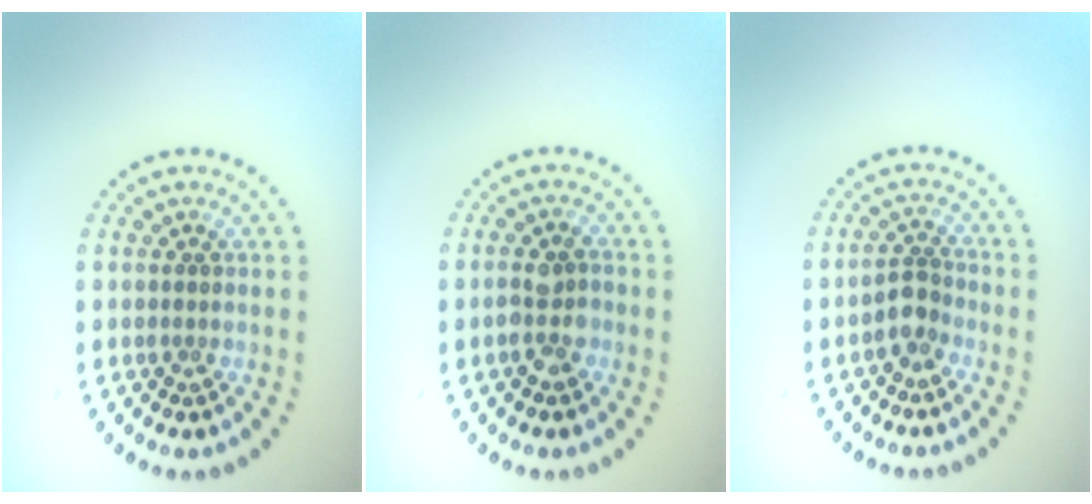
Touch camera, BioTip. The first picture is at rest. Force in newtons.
{"total": 2.2, "press": 2.1, "slide": 0.6}
{"total": 1.9, "press": 1.6, "slide": 1.1}